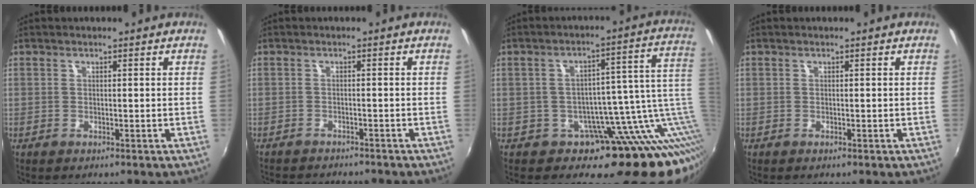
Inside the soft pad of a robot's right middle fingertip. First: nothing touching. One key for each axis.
{"total": 6.3, "fx": -5.9, "fy": 1.4, "fz": 1.9, "tx": -0.050, "ty": -0.016, "tz": -0.087}
{"total": 16.0, "fx": -5.6, "fy": 9.1, "fz": 11.9, "tx": -0.147, "ty": -0.003, "tz": -0.075}
{"total": 0.0}